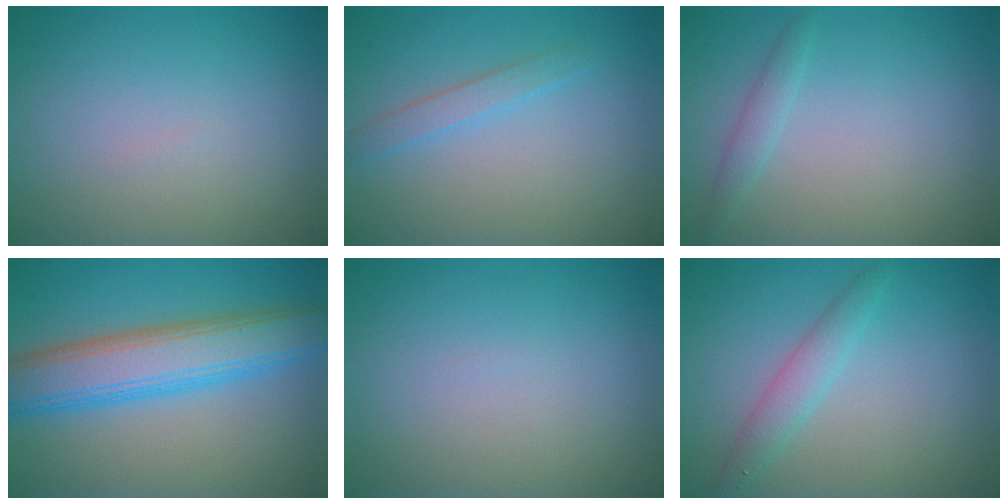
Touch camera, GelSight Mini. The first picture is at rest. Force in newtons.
{"total": 1.5, "press": 1.5, "slide": 0.1}
{"total": 1.2, "press": 1.2, "slide": 0.0}
{"total": 7.5, "press": 7.5, "slide": 0.4}
{"total": 0.0}
{"total": 2.2, "press": 2.2, "slide": 0.1}